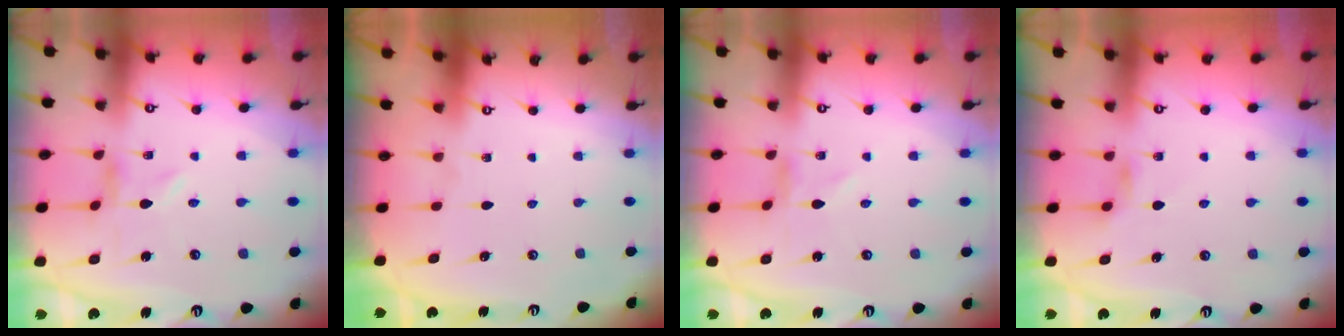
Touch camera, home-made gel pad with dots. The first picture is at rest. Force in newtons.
{"total": 0.0}
{"total": 0.8, "press": 0.8, "slide": 0.1}
{"total": 3.1, "press": 3.1, "slide": 0.4}